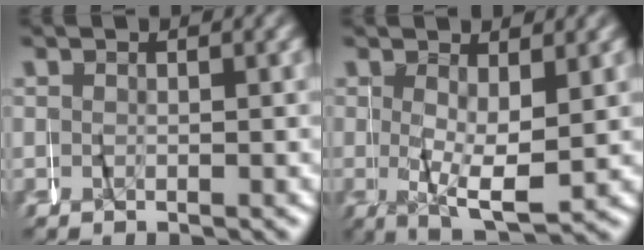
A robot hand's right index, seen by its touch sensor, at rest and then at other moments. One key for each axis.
{"total": 5.1, "fx": -0.4, "fy": 1.8, "fz": 4.7, "tx": -0.073, "ty": -0.011, "tz": 0.000}